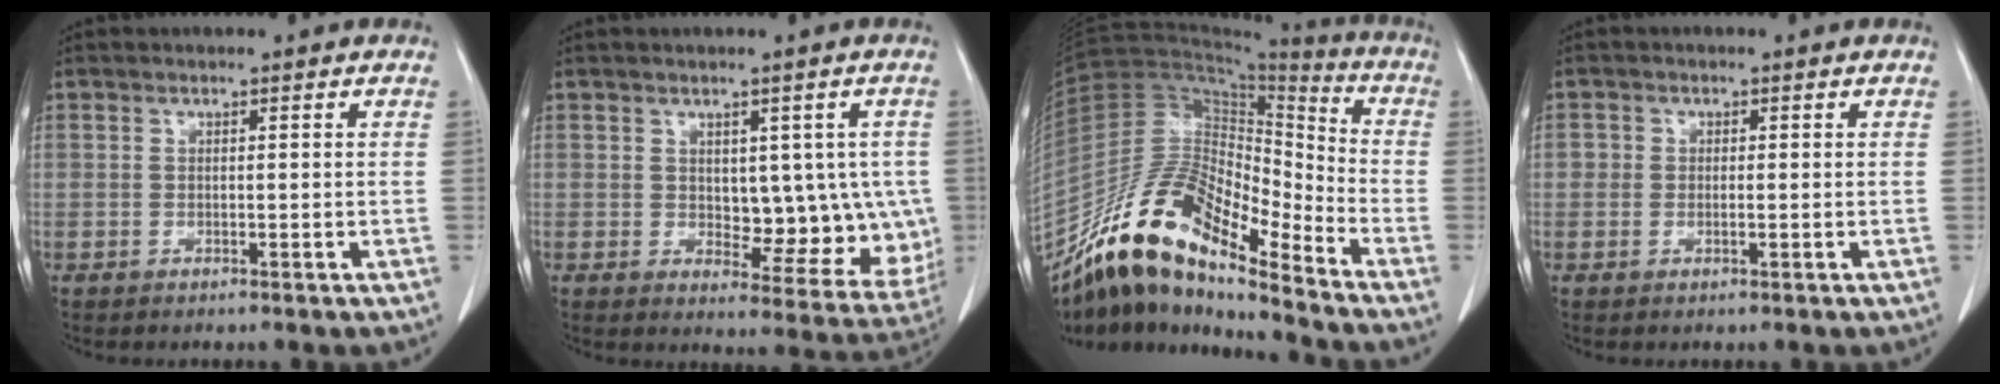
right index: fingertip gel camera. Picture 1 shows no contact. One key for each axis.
{"total": 10.2, "fx": 0.7, "fy": 5.5, "fz": 8.6, "tx": -0.083, "ty": 0.004, "tz": 0.024}
{"total": 16.6, "fx": -13.2, "fy": 4.1, "fz": 9.0, "tx": -0.159, "ty": 0.044, "tz": -0.241}
{"total": 1.7, "fx": -0.1, "fy": 1.3, "fz": 1.0, "tx": -0.009, "ty": 0.002, "tz": -0.005}